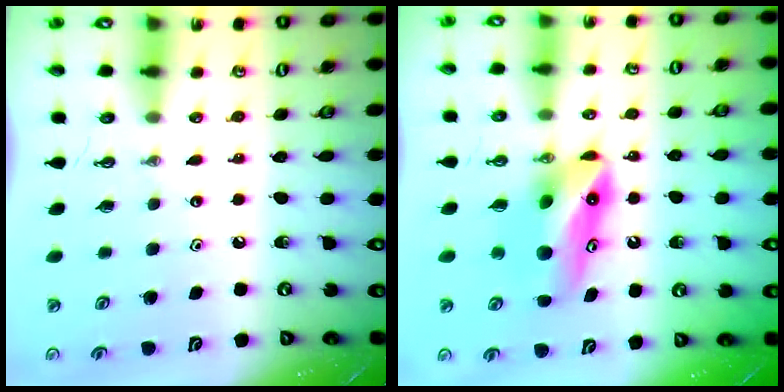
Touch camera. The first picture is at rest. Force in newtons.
{"total": 11.2, "press": 8.9, "slide": 6.8}